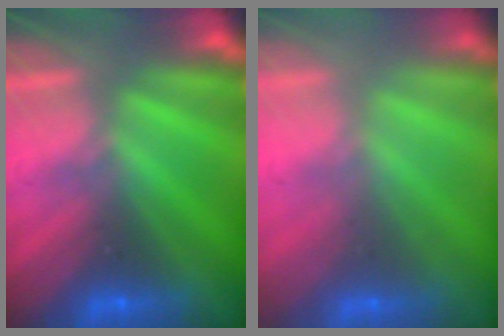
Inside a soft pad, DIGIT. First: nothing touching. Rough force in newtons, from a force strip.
{"total": 2.5}